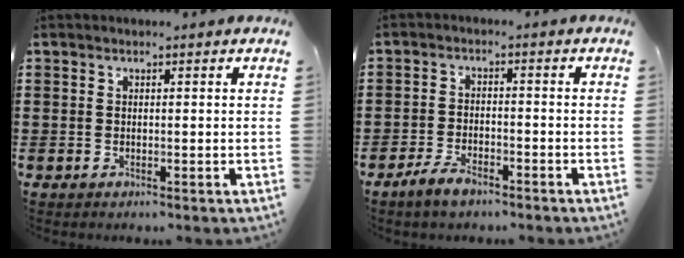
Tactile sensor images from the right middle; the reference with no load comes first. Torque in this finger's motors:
{"motor_torque": [2.14, 0.00, 0.36, 0.09]}